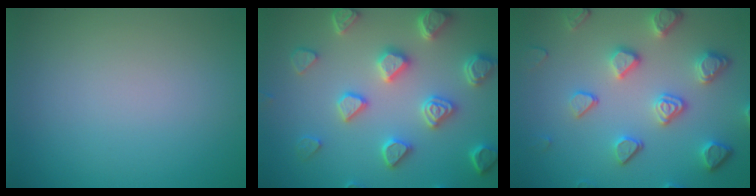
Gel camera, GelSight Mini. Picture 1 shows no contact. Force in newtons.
{"total": 5.5, "press": 5.0, "slide": 2.4}
{"total": 5.0, "press": 4.2, "slide": 2.8}